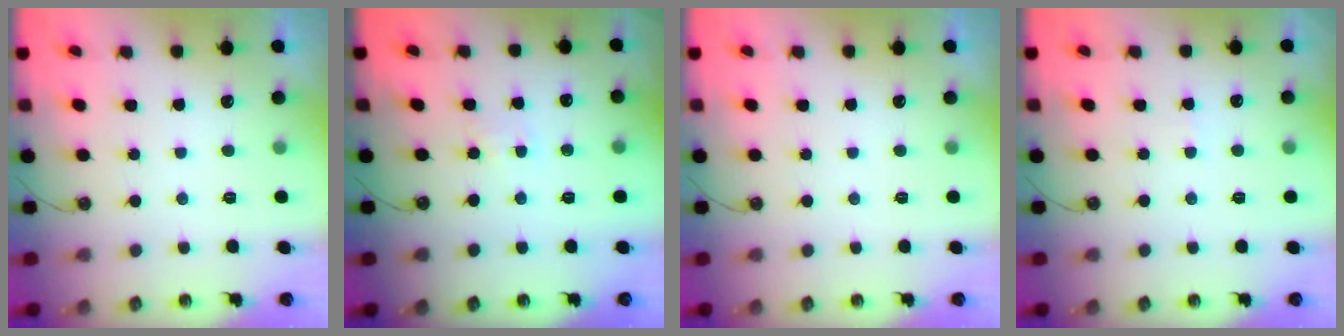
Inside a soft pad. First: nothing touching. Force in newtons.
{"total": 2.8, "press": 2.8, "slide": 0.3}
{"total": 0.0}
{"total": 2.8, "press": 2.8, "slide": 0.4}